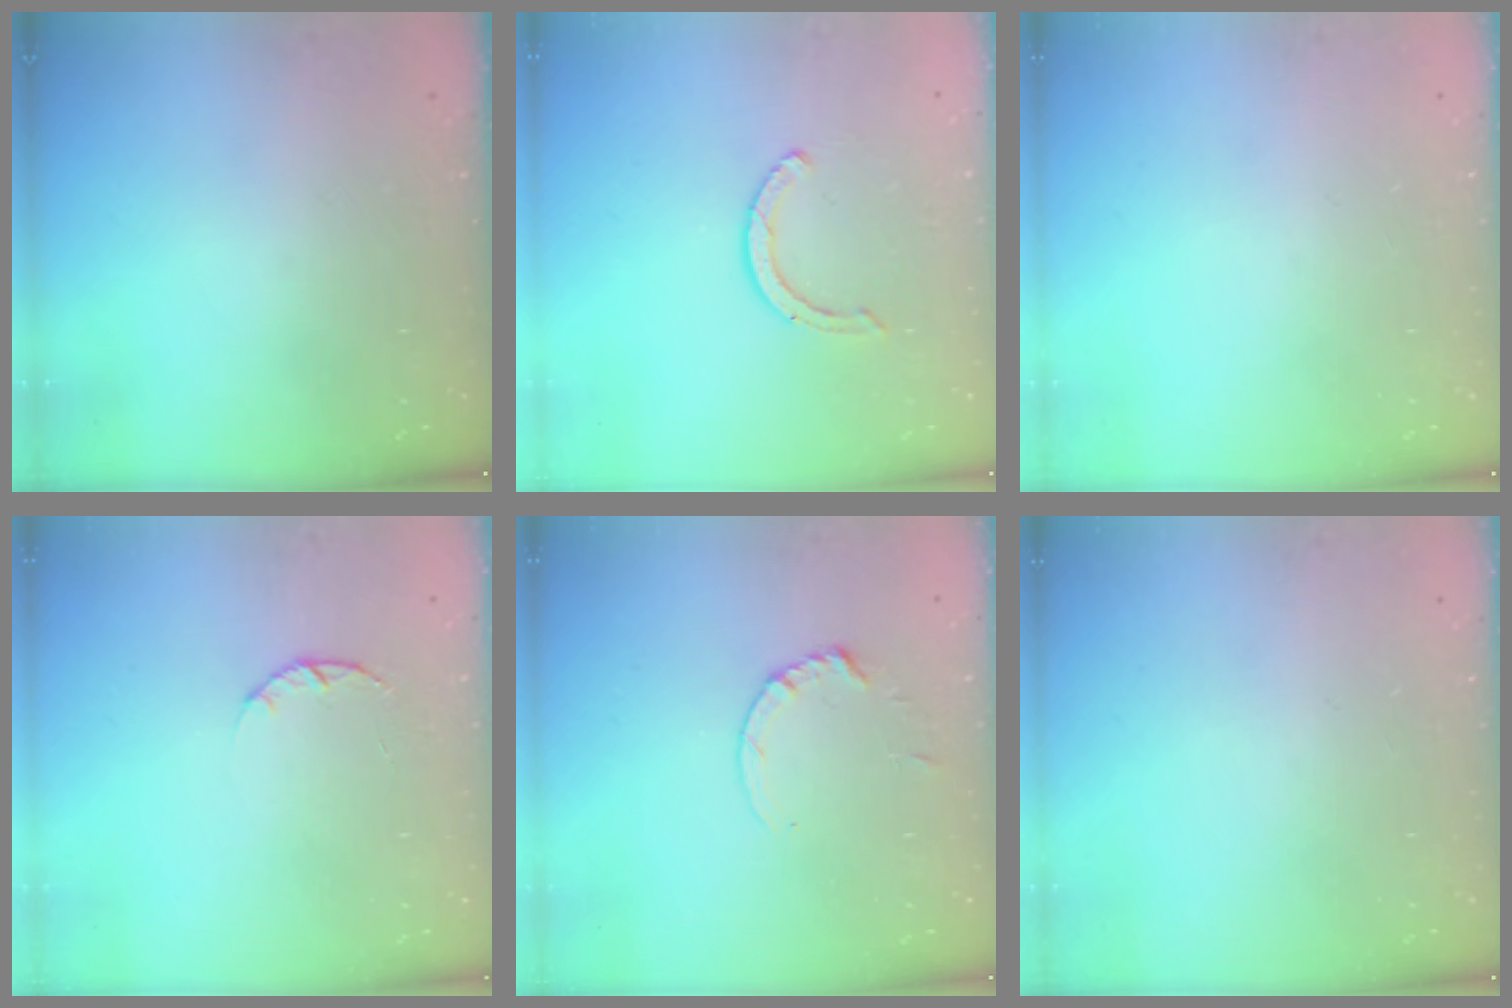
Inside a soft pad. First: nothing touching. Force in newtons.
{"total": 2.9, "press": 2.9, "slide": 0.4}
{"total": 0.0}
{"total": 1.4, "press": 1.3, "slide": 0.3}
{"total": 1.8, "press": 1.7, "slide": 0.2}
{"total": 0.0}